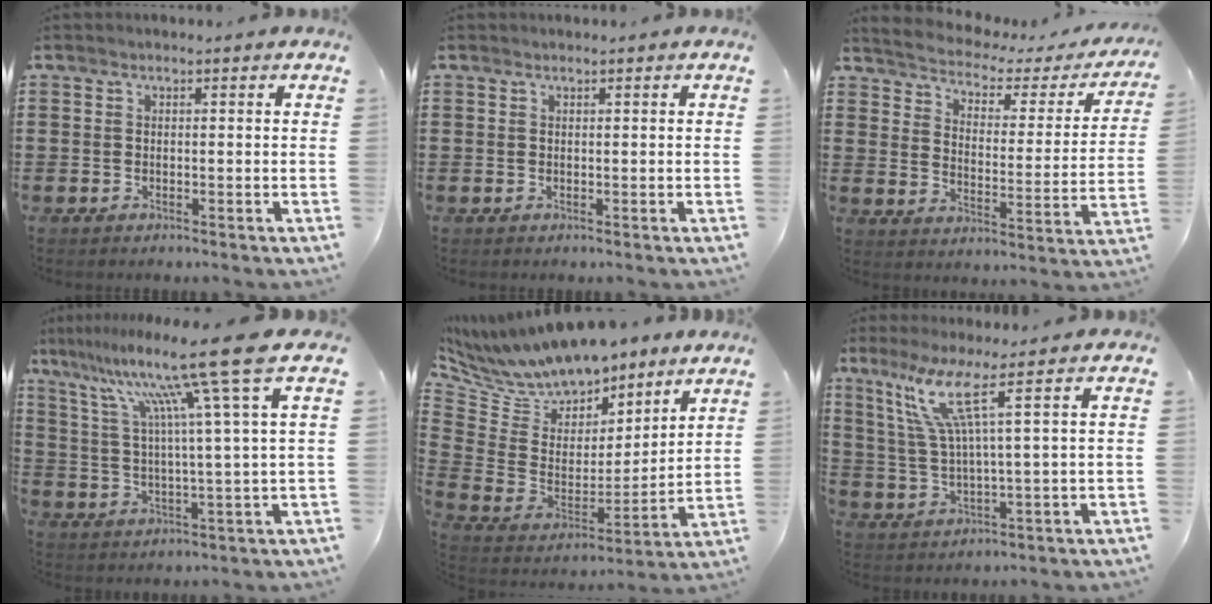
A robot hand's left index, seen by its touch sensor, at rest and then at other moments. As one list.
[{"total": 0.0}, {"total": 2.6, "force": [2.4, 0.8, 0.8], "torque": [-0.038, -0.025, 0.030]}, {"total": 14.9, "force": [8.6, -1.4, 12.2], "torque": [-0.244, -0.044, 0.122]}, {"total": 9.7, "force": [9.0, 3.4, 1.4], "torque": [-0.086, -0.062, 0.162]}, {"total": 9.2, "force": [4.4, 0.0, 8.0], "torque": [-0.182, -0.014, 0.071]}]